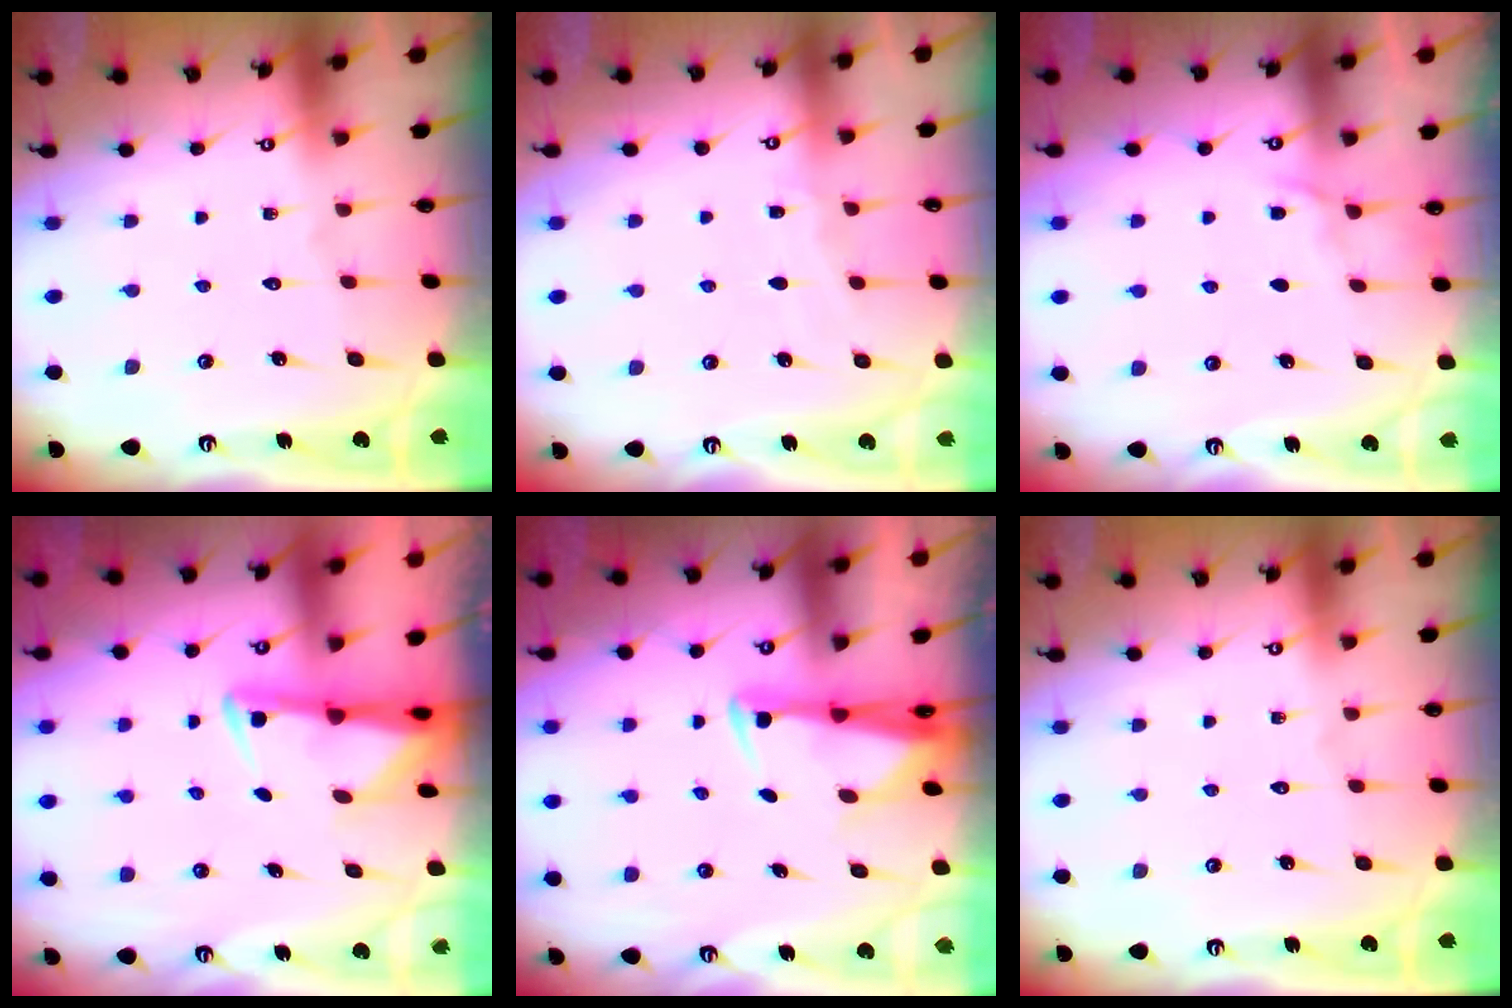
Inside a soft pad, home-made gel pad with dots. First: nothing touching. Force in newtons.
{"total": 3.0, "press": 3.0, "slide": 0.4}
{"total": 4.2, "press": 4.2, "slide": 0.6}
{"total": 3.0, "press": 2.9, "slide": 0.6}
{"total": 2.9, "press": 2.7, "slide": 1.0}
{"total": 0.0}